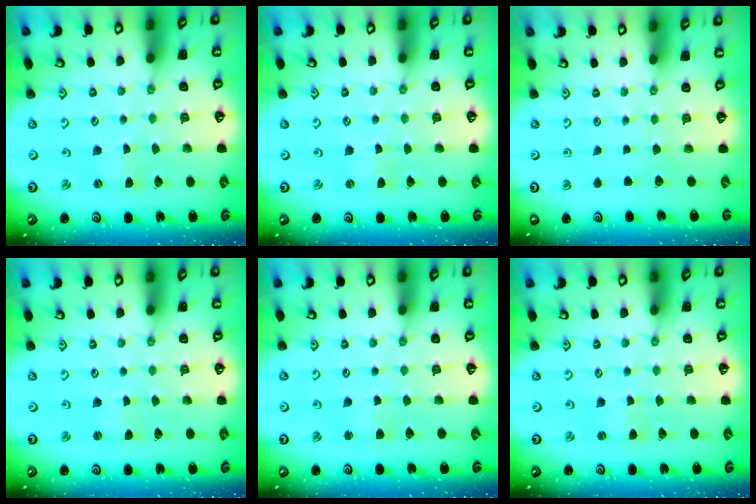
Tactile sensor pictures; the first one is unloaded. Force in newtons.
{"total": 0.0}
{"total": 0.0}
{"total": 0.0}
{"total": 3.0, "press": 3.0, "slide": 0.3}
{"total": 1.3, "press": 1.3, "slide": 0.4}